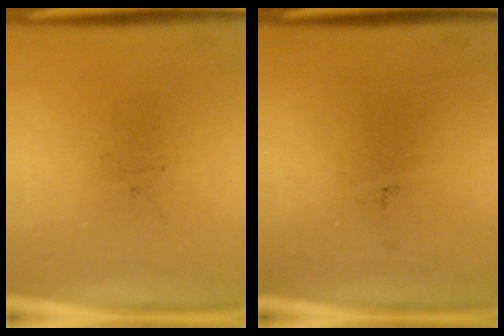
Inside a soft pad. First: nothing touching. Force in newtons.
{"total": 0.0}